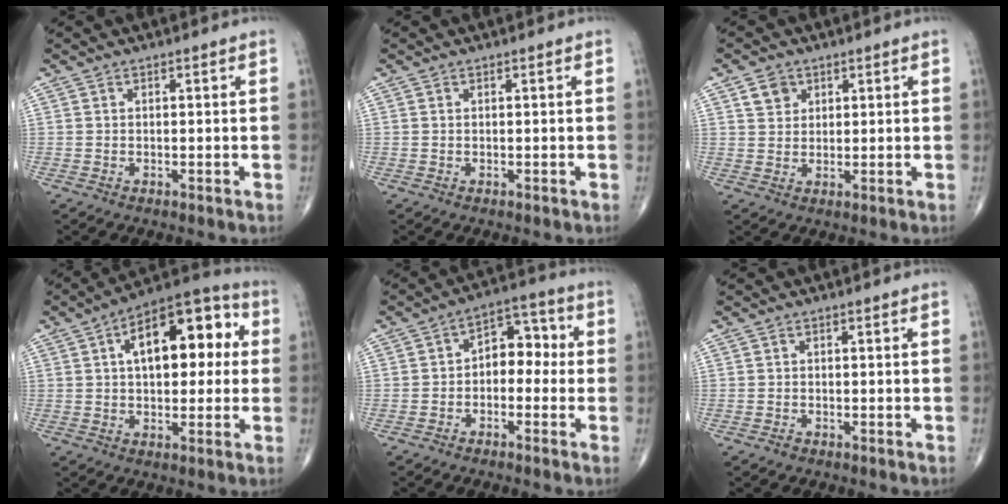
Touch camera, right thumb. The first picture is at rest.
{"total": 0.0}
{"total": 3.7, "force": [1.9, 3.0, 1.3], "torque": [-0.007, -0.009, 0.034]}
{"total": 17.2, "force": [3.7, 8.9, 14.3], "torque": [-0.173, 0.030, 0.045]}
{"total": 7.7, "force": [-0.5, 5.2, 5.6], "torque": [-0.047, 0.037, -0.025]}
{"total": 0.6, "force": [-0.4, 0.4, 0.2], "torque": [-0.002, 0.000, -0.009]}